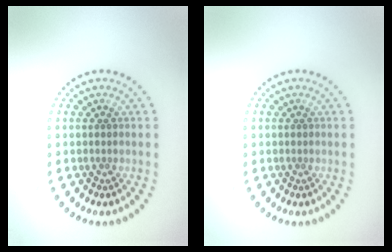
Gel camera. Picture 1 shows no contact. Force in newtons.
{"total": 0.0}